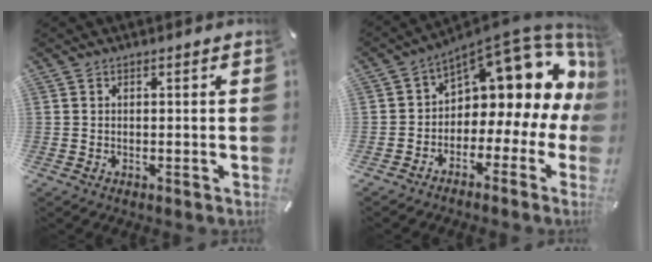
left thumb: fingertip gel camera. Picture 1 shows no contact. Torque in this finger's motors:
{"motor_torque": [0.44, 0.50, 0.83, 0.66, 0.03]}